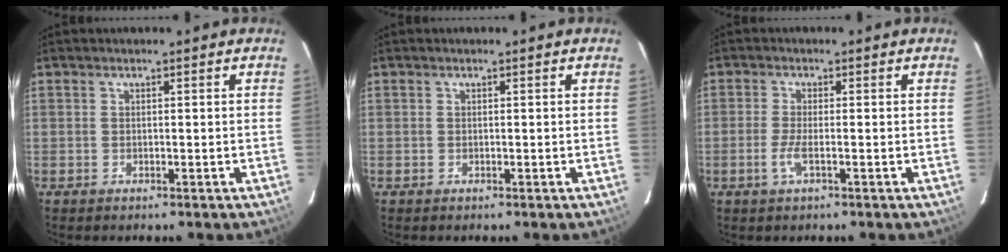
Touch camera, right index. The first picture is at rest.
{"total": 0.0}
{"total": 3.1, "force": [-1.2, 0.3, 2.9], "torque": [-0.064, -0.005, -0.025]}